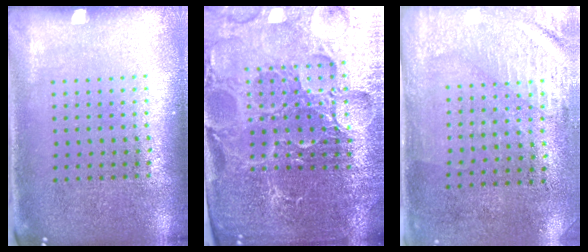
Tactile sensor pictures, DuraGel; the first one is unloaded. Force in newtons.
{"total": 5.3, "press": 5.0, "slide": 1.6}
{"total": 2.9, "press": 2.5, "slide": 1.5}